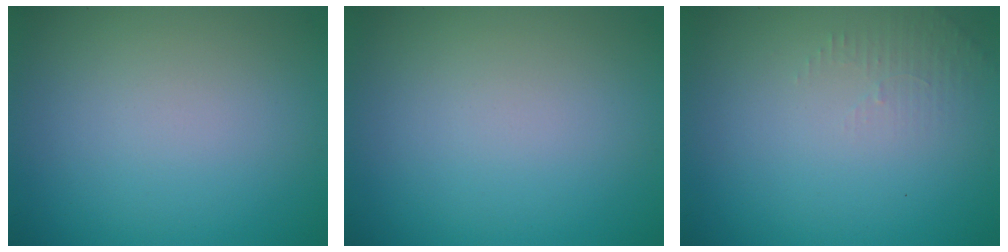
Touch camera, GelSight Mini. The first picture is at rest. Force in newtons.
{"total": 0.0}
{"total": 1.3, "press": 1.2, "slide": 0.3}